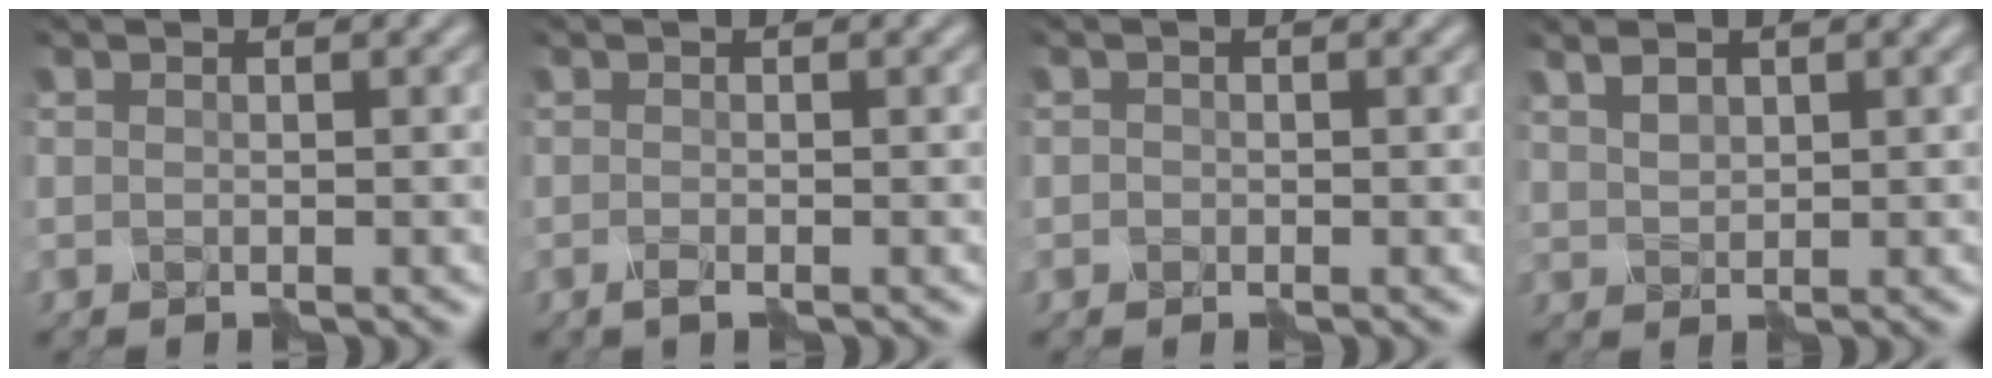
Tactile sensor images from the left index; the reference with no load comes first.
{"total": 1.0, "force": [-0.7, 0.2, 0.8], "torque": [-0.014, -0.002, -0.014]}
{"total": 0.6, "force": [-0.2, 0.5, -0.2], "torque": [0.008, -0.001, -0.005]}
{"total": 1.9, "force": [1.4, 0.9, 0.8], "torque": [-0.014, 0.005, 0.028]}